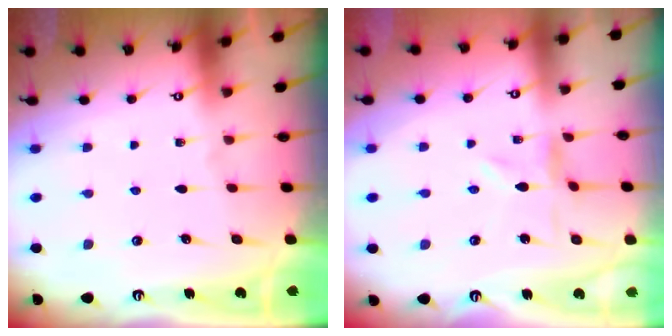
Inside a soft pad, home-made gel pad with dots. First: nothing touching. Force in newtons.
{"total": 0.0}